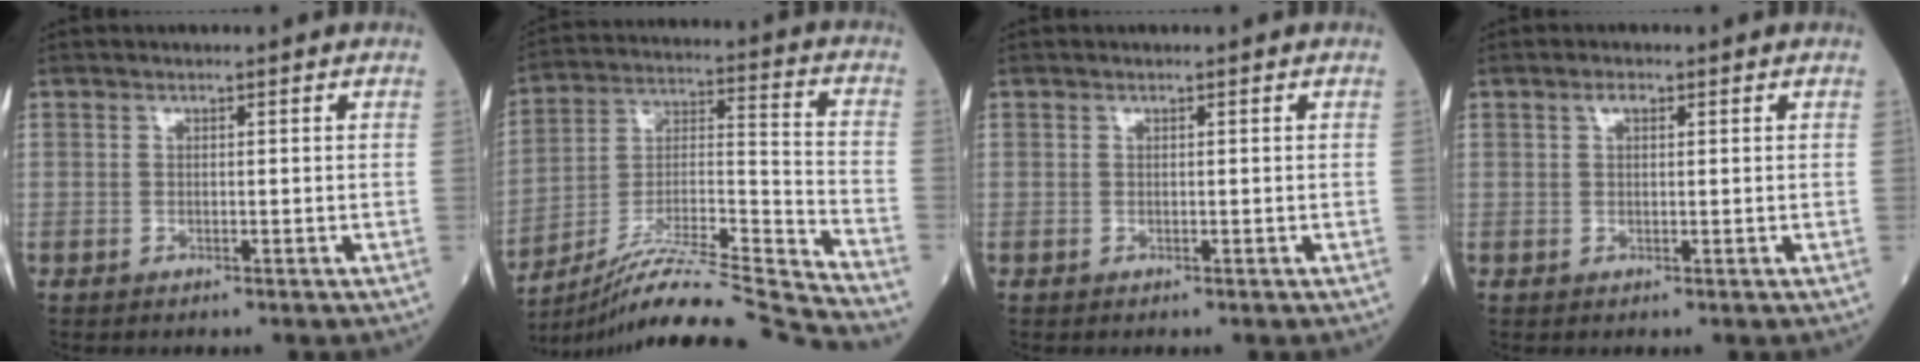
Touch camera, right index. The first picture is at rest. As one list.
[{"total": 21.3, "force": [-19.6, -2.7, 7.8], "torque": [-0.153, -0.003, -0.333]}, {"total": 0.0}, {"total": 1.3, "force": [0.7, 0.6, 1.0], "torque": [-0.021, 0.006, 0.011]}]